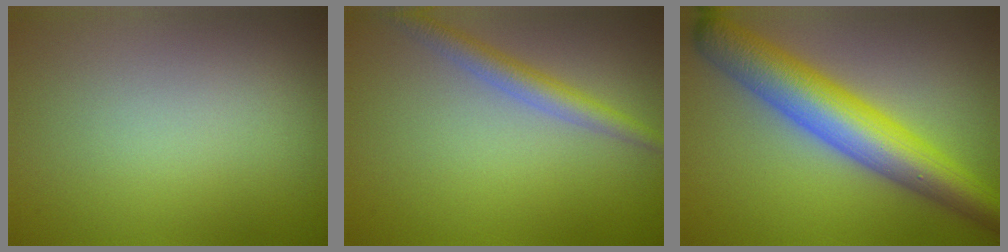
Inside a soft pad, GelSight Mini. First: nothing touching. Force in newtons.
{"total": 2.7, "press": 2.7, "slide": 0.1}
{"total": 8.5, "press": 8.5, "slide": 0.1}